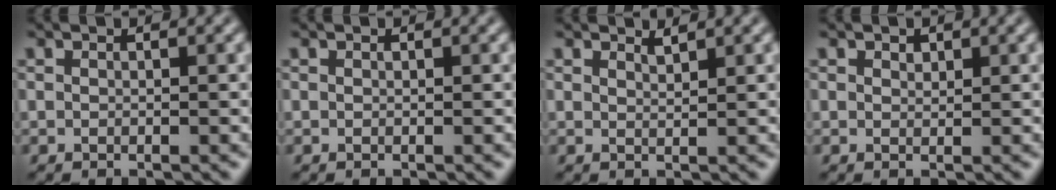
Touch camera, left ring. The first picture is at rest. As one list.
[{"total": 0.0}, {"total": 0.9, "force": [0.9, 0.0, 0.2], "torque": [-0.002, 0.000, 0.016]}, {"total": 0.7, "force": [0.5, 0.4, 0.2], "torque": [-0.004, -0.002, 0.008]}]